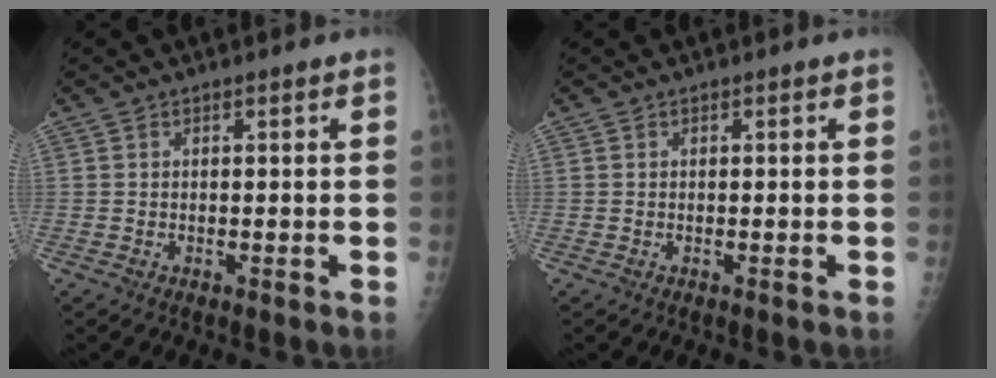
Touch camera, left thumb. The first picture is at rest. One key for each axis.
{"total": 0.0}